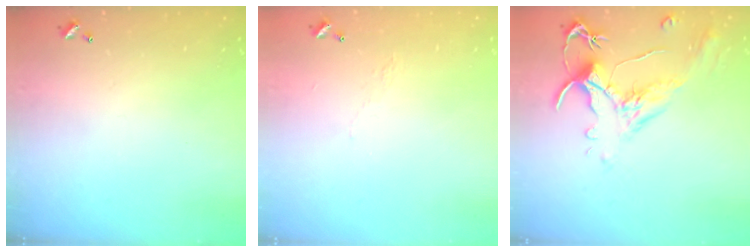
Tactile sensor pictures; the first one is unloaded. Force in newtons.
{"total": 2.9, "press": 2.9, "slide": 0.5}
{"total": 1.5, "press": 1.0, "slide": 1.1}